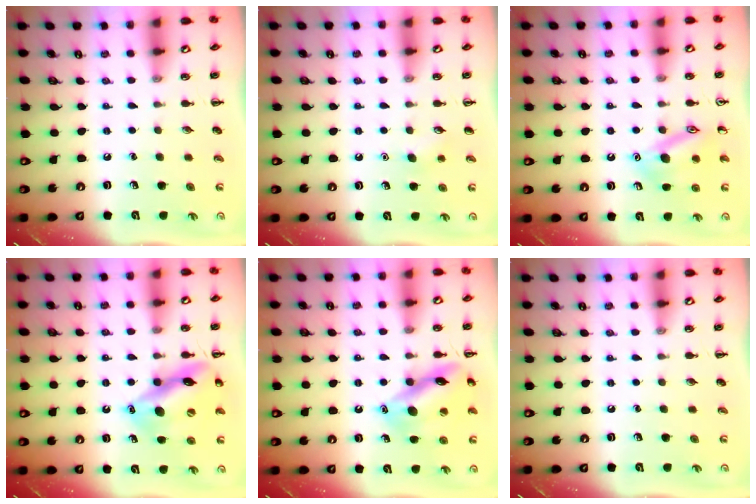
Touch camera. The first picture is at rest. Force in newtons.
{"total": 4.7, "press": 4.5, "slide": 1.2}
{"total": 14.0, "press": 13.9, "slide": 1.1}
{"total": 15.8, "press": 15.7, "slide": 2.1}
{"total": 14.9, "press": 14.9, "slide": 1.3}
{"total": 0.0}